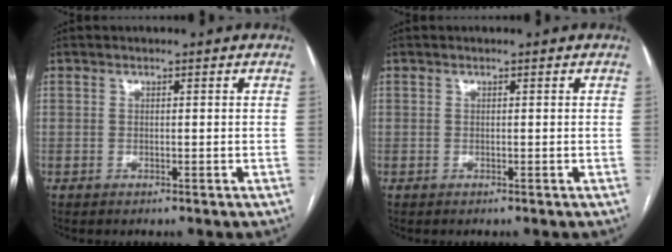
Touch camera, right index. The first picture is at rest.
{"total": 0.0}